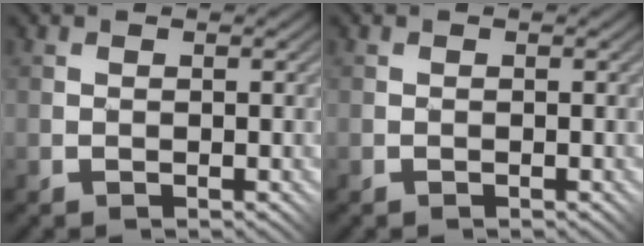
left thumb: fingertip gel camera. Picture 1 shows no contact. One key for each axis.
{"total": 0.0}